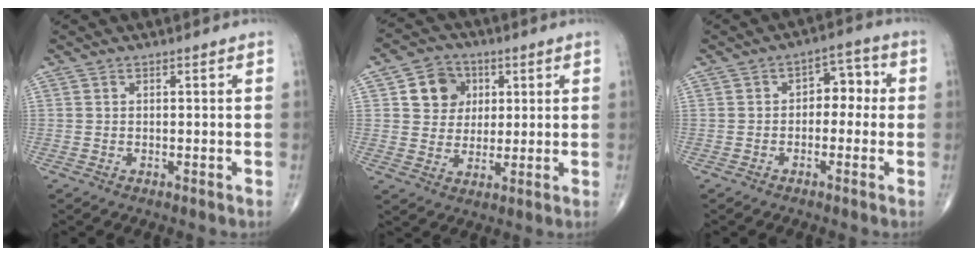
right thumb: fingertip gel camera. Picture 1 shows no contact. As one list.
[{"total": 8.5, "force": [2.7, 7.4, 3.4], "torque": [-0.016, -0.005, 0.044]}, {"total": 5.5, "force": [-0.2, 3.8, 4.0], "torque": [-0.023, 0.027, -0.014]}]